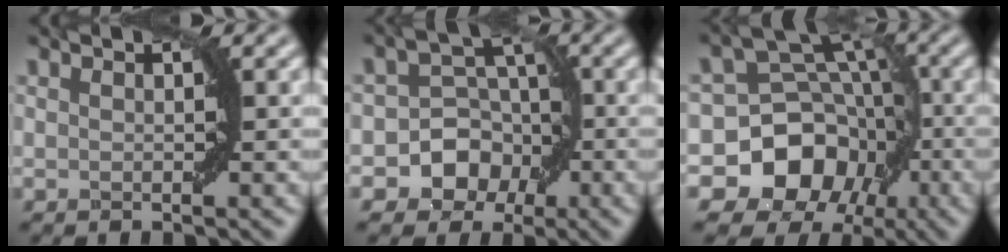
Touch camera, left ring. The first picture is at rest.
{"total": 6.5, "force": [-2.4, 5.7, 2.0], "torque": [-0.005, 0.021, -0.067]}
{"total": 11.7, "force": [-4.6, 9.8, 4.4], "torque": [-0.060, 0.003, -0.110]}